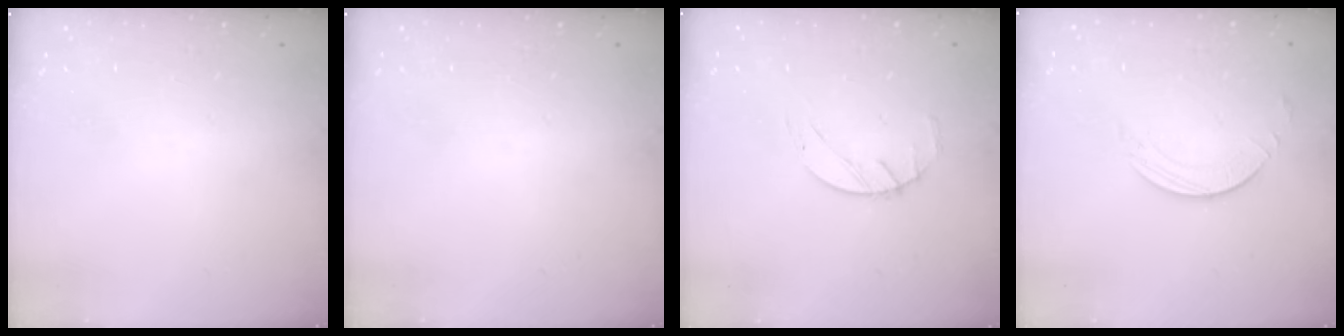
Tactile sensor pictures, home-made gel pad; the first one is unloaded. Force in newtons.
{"total": 0.0}
{"total": 2.5, "press": 2.5, "slide": 0.4}
{"total": 1.6, "press": 1.6, "slide": 0.2}